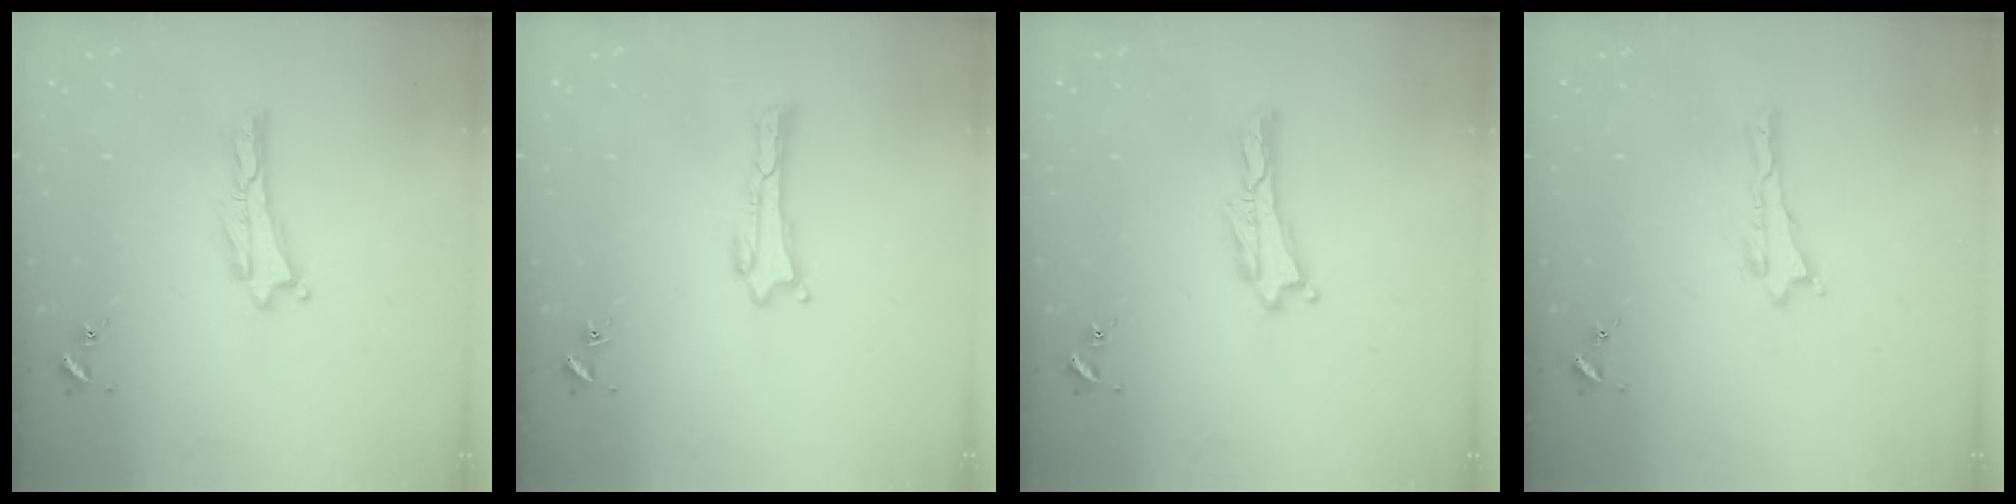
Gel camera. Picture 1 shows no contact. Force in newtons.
{"total": 0.0}
{"total": 0.0}
{"total": 0.0}